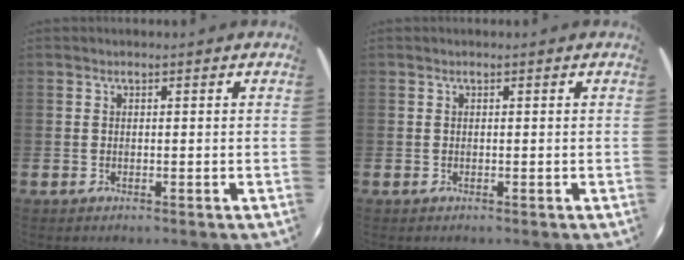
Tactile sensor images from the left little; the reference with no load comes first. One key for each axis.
{"total": 0.0}